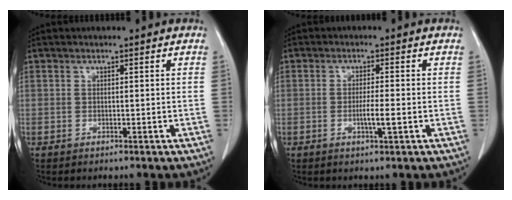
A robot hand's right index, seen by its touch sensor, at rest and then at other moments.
{"total": 3.2, "force": [-0.9, 0.0, 3.1], "torque": [-0.057, -0.004, -0.014]}